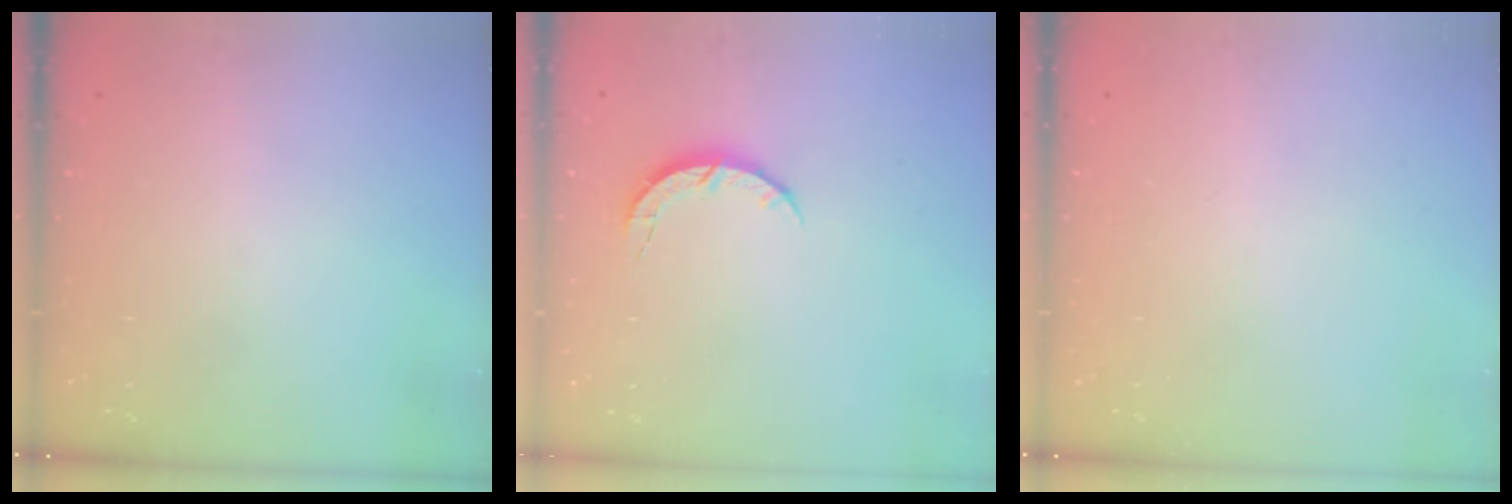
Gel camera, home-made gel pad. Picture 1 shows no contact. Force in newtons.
{"total": 4.4, "press": 4.4, "slide": 0.5}
{"total": 0.0}